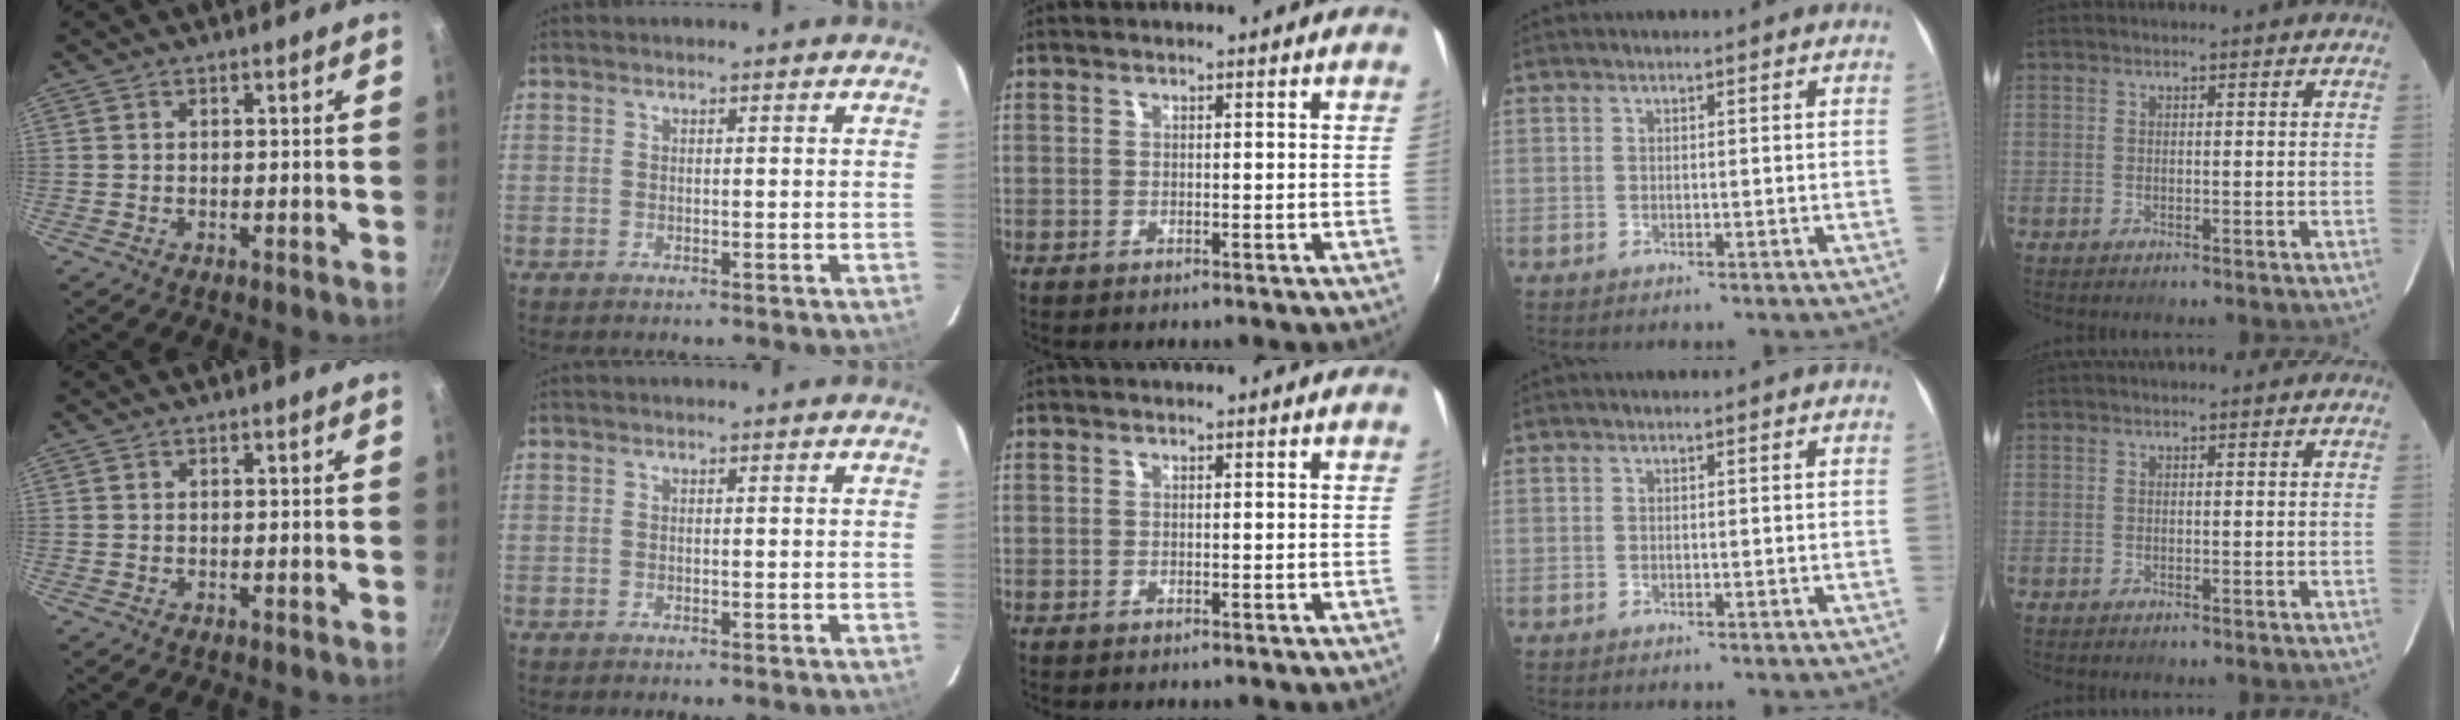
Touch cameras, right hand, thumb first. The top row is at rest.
{}